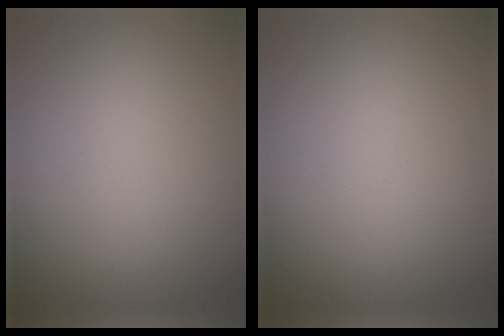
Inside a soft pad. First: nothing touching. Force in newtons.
{"total": 0.0}